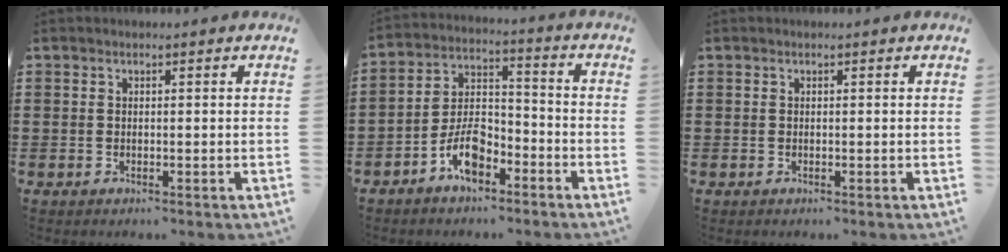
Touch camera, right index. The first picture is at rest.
{"total": 7.5, "force": [-4.5, 3.7, 4.7], "torque": [-0.103, 0.014, -0.087]}
{"total": 0.0}